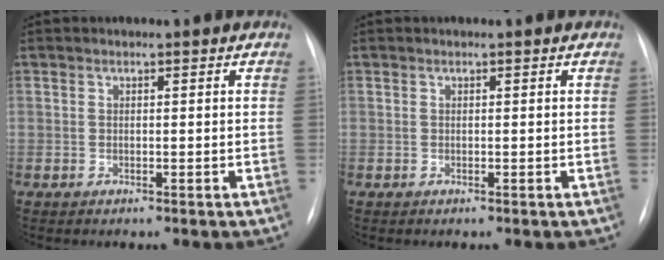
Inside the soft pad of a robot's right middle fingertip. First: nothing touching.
{"total": 0.0}